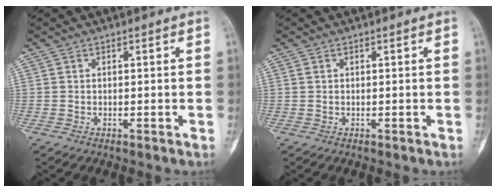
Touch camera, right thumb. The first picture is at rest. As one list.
[{"total": 0.6, "force": [0.2, 0.5, 0.3], "torque": [-0.001, 0.001, 0.002]}]